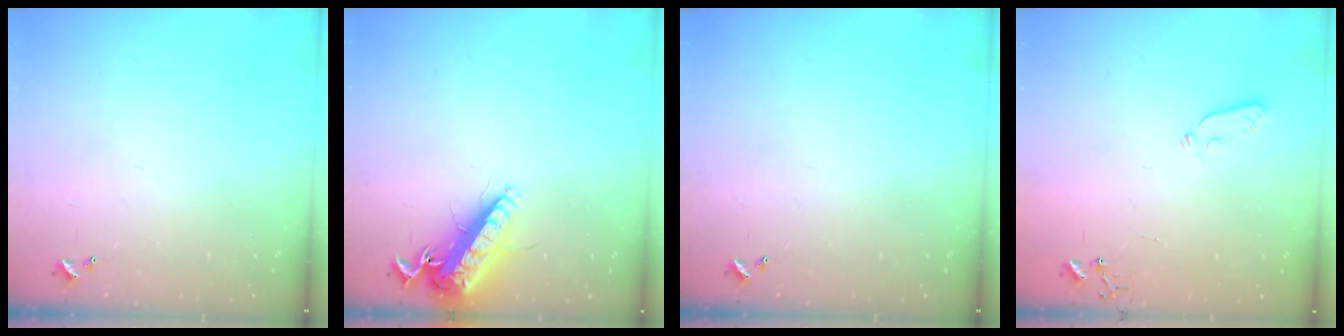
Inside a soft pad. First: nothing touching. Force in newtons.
{"total": 14.6, "press": 14.4, "slide": 2.8}
{"total": 0.0}
{"total": 3.9, "press": 3.8, "slide": 0.9}